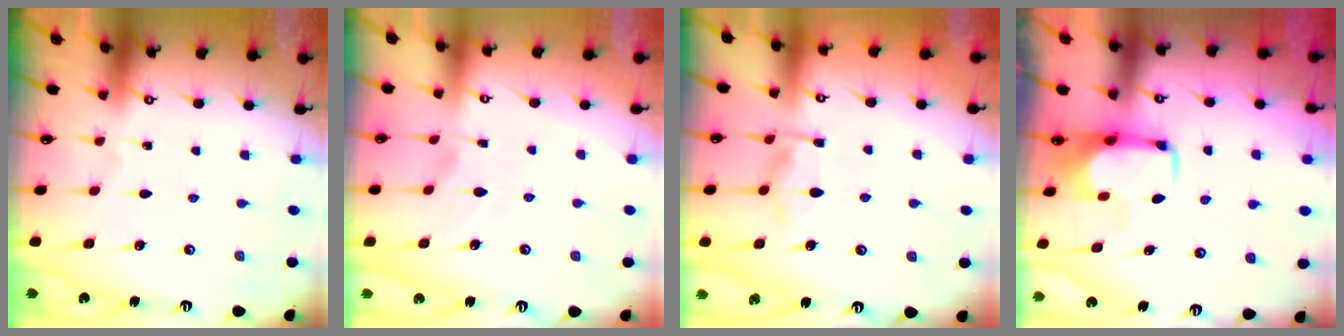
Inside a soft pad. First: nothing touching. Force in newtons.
{"total": 3.3, "press": 3.1, "slide": 1.1}
{"total": 4.3, "press": 4.0, "slide": 1.5}
{"total": 1.6, "press": 1.5, "slide": 0.5}